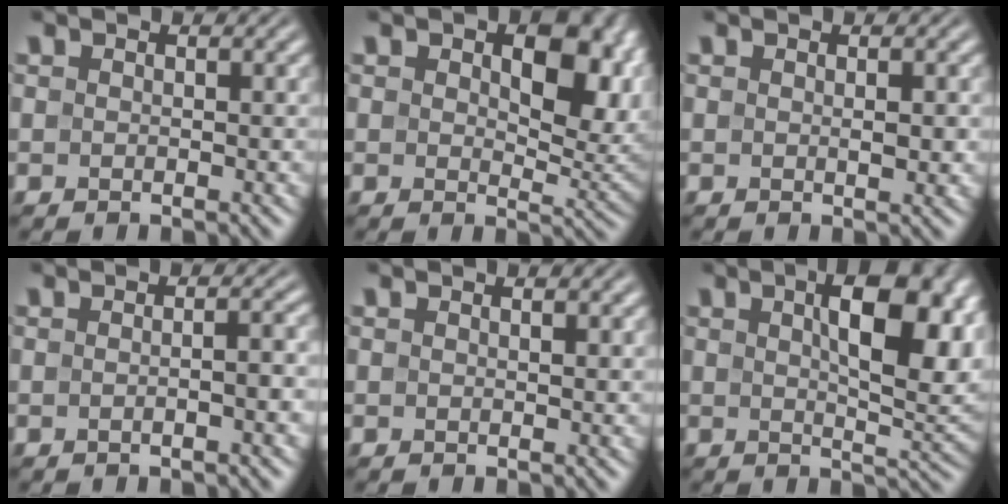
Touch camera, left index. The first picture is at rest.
{"total": 8.8, "force": [2.2, 4.7, 7.1], "torque": [-0.101, -0.005, 0.035]}
{"total": 1.1, "force": [0.1, 0.2, 1.1], "torque": [-0.018, -0.001, 0.002]}
{"total": 3.3, "force": [0.0, 1.4, 3.0], "torque": [-0.004, 0.012, -0.017]}
{"total": 0.8, "force": [0.6, 0.2, 0.5], "torque": [-0.004, 0.004, 0.009]}
{"total": 10.0, "force": [3.1, 3.6, 8.9], "torque": [-0.126, 0.003, 0.049]}